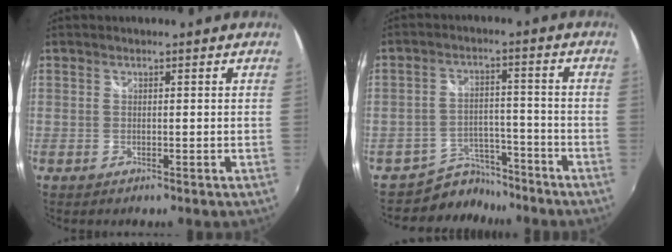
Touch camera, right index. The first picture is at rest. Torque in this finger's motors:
{"motor_torque": [-1.85, 0.29, -0.99, -0.21]}